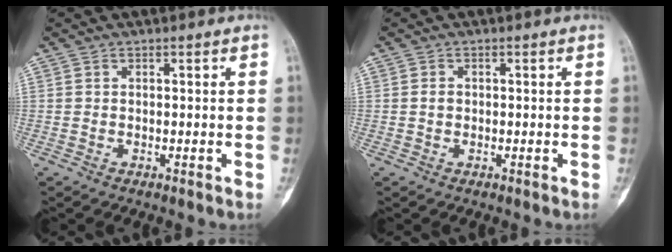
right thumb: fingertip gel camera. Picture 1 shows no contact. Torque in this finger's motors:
{"motor_torque": [0.26, 0.40, 0.17, -0.12, 0.09]}